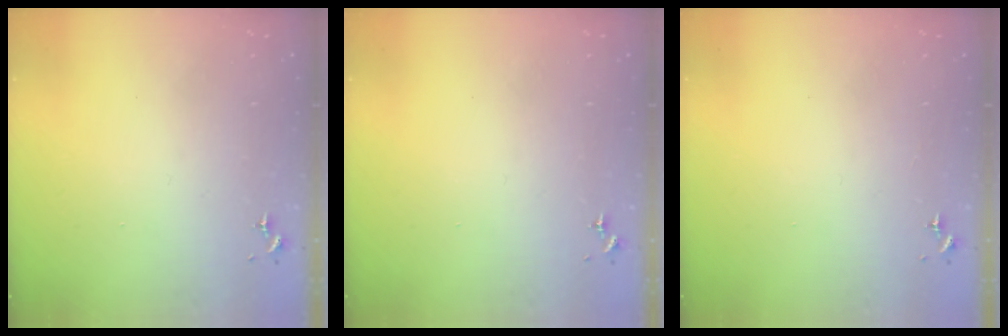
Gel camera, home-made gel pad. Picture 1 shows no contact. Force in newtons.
{"total": 0.0}
{"total": 0.0}